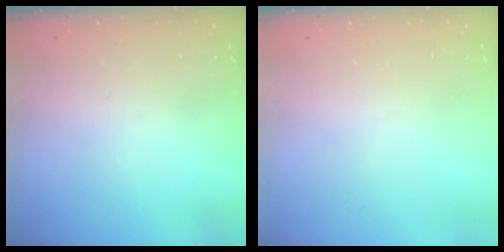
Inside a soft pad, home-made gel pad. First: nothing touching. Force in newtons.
{"total": 0.0}